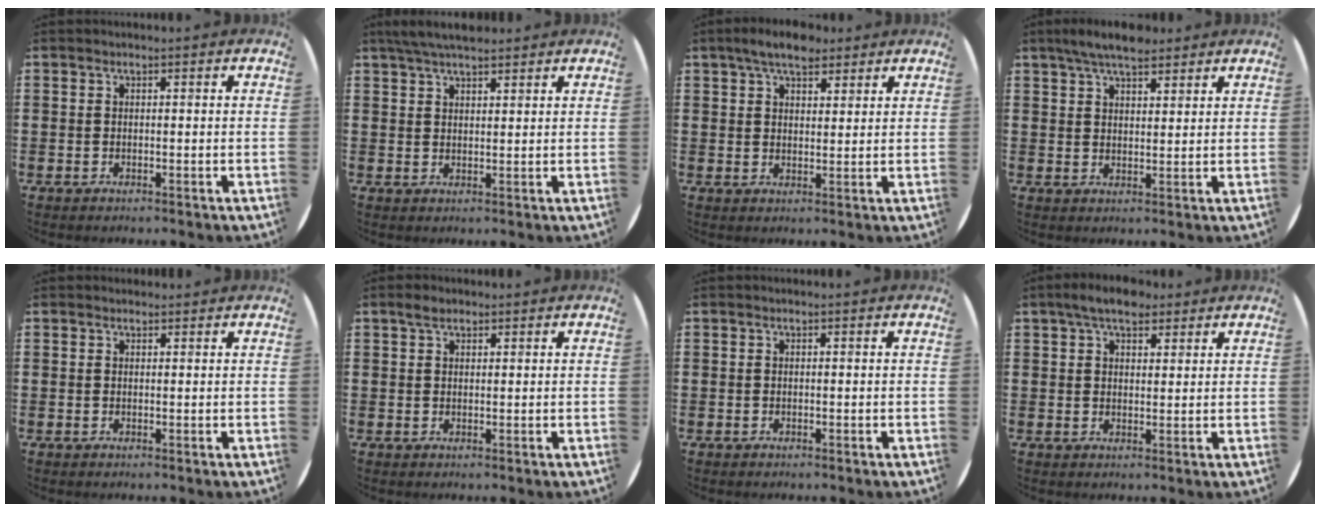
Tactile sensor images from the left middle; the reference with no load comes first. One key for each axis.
{"total": 4.5, "fx": 4.0, "fy": 0.9, "fz": 1.8, "tx": -0.045, "ty": -0.003, "tz": 0.073}
{"total": 5.1, "fx": 4.2, "fy": 2.0, "fz": 2.3, "tx": -0.038, "ty": -0.005, "tz": 0.073}
{"total": 5.5, "fx": 4.7, "fy": 1.5, "fz": 2.4, "tx": -0.048, "ty": -0.008, "tz": 0.083}
{"total": 0.6, "fx": 0.5, "fy": 0.2, "fz": -0.1, "tx": 0.010, "ty": 0.001, "tz": 0.008}
{"total": 2.0, "fx": 1.5, "fy": 1.0, "fz": 0.8, "tx": -0.009, "ty": 0.003, "tz": 0.026}
{"total": 0.0}
{"total": 4.6, "fx": 3.6, "fy": 2.0, "fz": 2.1, "tx": -0.032, "ty": -0.002, "tz": 0.062}